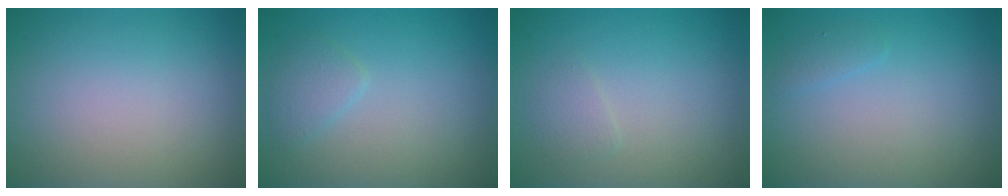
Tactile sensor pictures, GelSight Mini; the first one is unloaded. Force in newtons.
{"total": 1.5, "press": 1.5, "slide": 0.1}
{"total": 1.0, "press": 1.0, "slide": 0.0}
{"total": 0.8, "press": 0.8, "slide": 0.1}